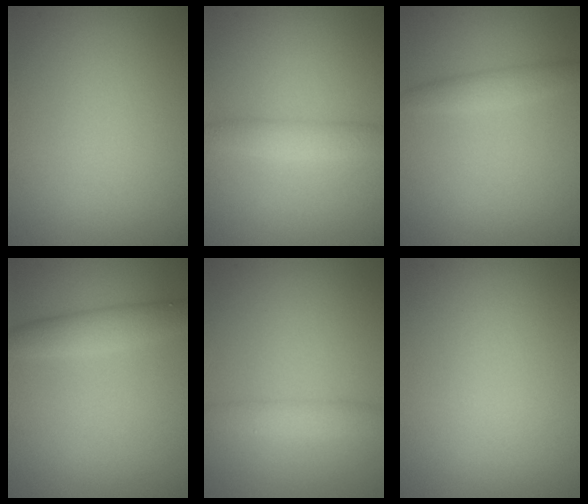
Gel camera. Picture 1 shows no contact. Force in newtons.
{"total": 2.3, "press": 2.3, "slide": 0.2}
{"total": 2.1, "press": 2.1, "slide": 0.1}
{"total": 2.9, "press": 2.9, "slide": 0.1}
{"total": 1.9, "press": 1.9, "slide": 0.1}
{"total": 0.0}